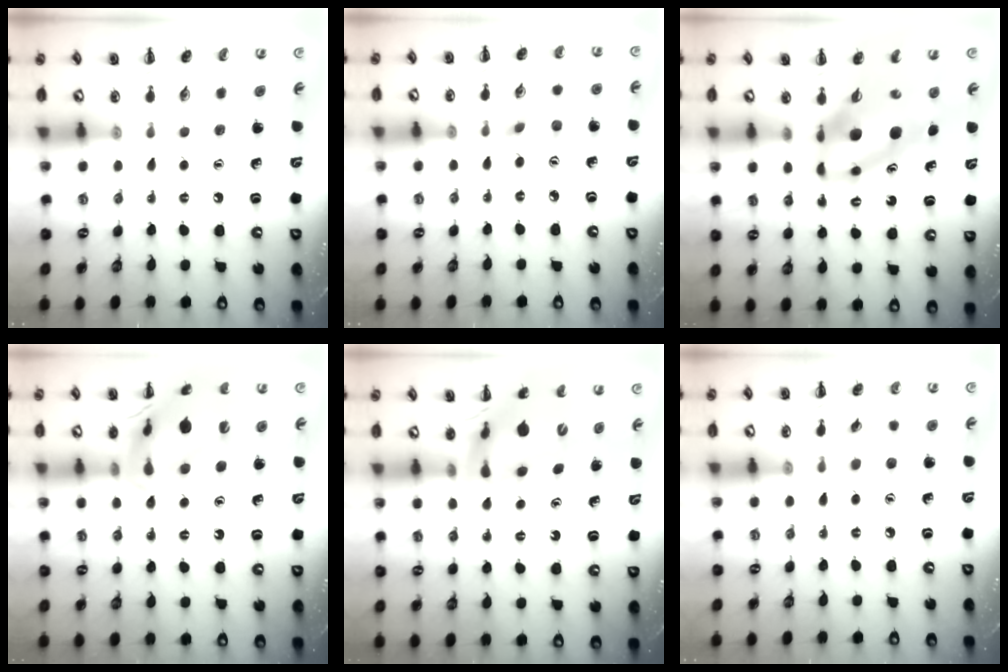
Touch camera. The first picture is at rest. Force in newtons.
{"total": 2.5, "press": 2.4, "slide": 0.9}
{"total": 9.1, "press": 8.7, "slide": 2.6}
{"total": 16.5, "press": 16.4, "slide": 2.1}
{"total": 13.1, "press": 12.5, "slide": 3.8}
{"total": 3.2, "press": 2.9, "slide": 1.3}